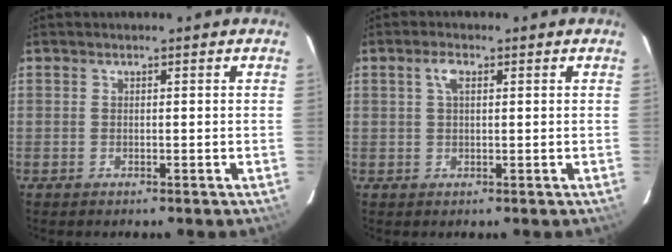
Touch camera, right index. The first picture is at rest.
{"total": 2.5, "force": [0.9, 1.1, 2.1], "torque": [-0.043, 0.008, 0.017]}